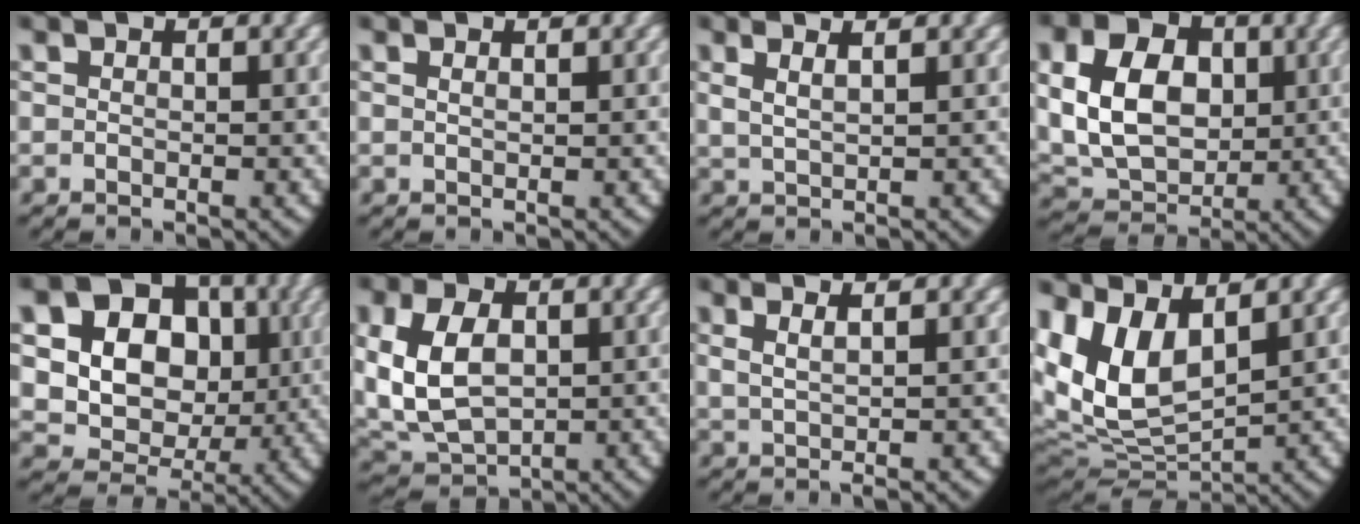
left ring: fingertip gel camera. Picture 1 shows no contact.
{"total": 0.8, "force": [0.4, -0.5, 0.4], "torque": [-0.008, -0.006, 0.012]}
{"total": 3.1, "force": [1.6, 1.2, 2.3], "torque": [-0.038, 0.007, 0.028]}
{"total": 10.6, "force": [0.5, 8.5, 6.2], "torque": [-0.146, -0.032, 0.019]}
{"total": 18.7, "force": [2.4, 16.1, 9.3], "torque": [-0.221, -0.043, 0.034]}
{"total": 10.0, "force": [-0.4, 8.2, 5.7], "torque": [-0.156, -0.043, 0.011]}
{"total": 3.5, "force": [1.3, 1.2, 2.9], "torque": [-0.043, 0.012, 0.021]}
{"total": 11.9, "force": [1.4, 9.1, 7.5], "torque": [-0.192, -0.030, 0.037]}